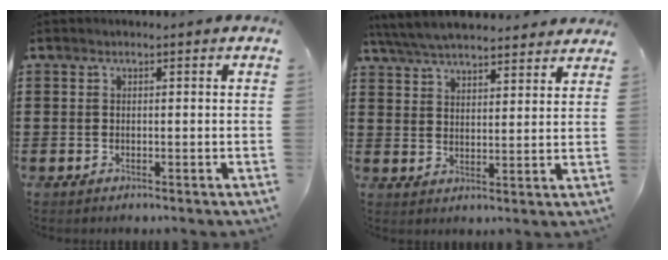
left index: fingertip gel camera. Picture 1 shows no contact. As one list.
[{"total": 6.1, "force": [5.8, 0.7, 1.7], "torque": [-0.054, -0.021, 0.106]}]